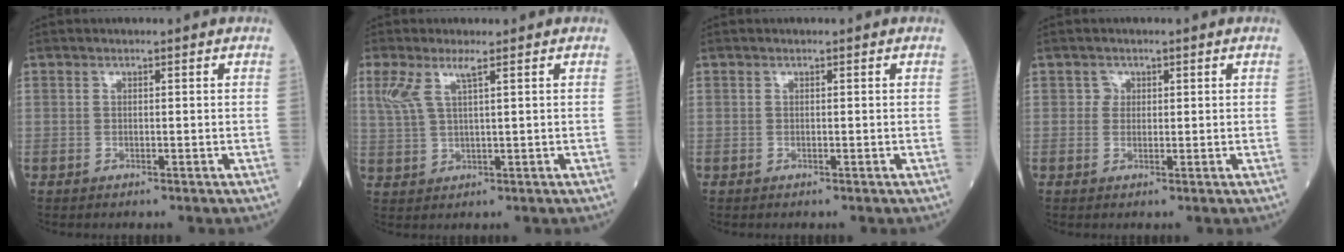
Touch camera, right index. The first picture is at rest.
{"total": 4.5, "force": [2.4, 0.7, 3.8], "torque": [-0.094, 0.016, 0.058]}
{"total": 0.0}
{"total": 1.7, "force": [0.5, 1.7, 0.2], "torque": [0.007, 0.001, 0.002]}